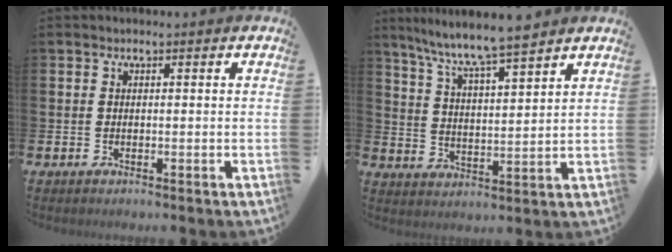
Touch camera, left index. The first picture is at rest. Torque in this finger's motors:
{"motor_torque": [0.15, -0.49, 0.46, 0.16]}